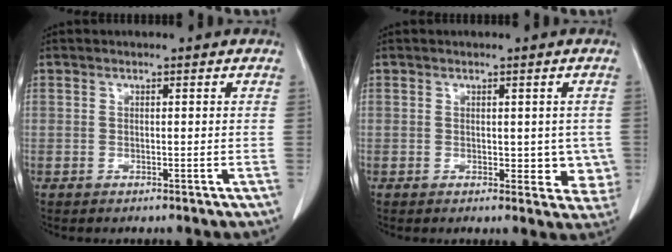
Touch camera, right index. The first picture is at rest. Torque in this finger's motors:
{"motor_torque": [0.08, 0.09, 0.09, 0.02]}